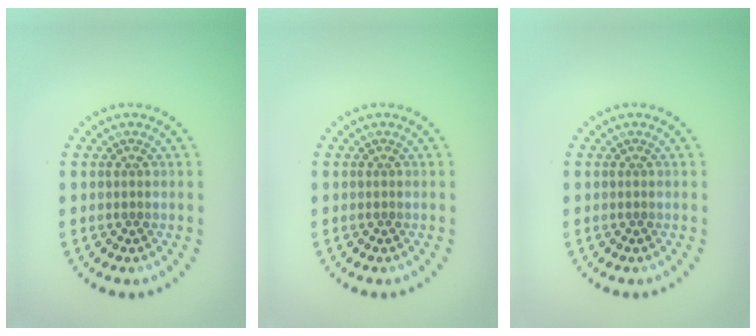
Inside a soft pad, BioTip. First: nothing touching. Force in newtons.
{"total": 0.0}
{"total": 0.0}